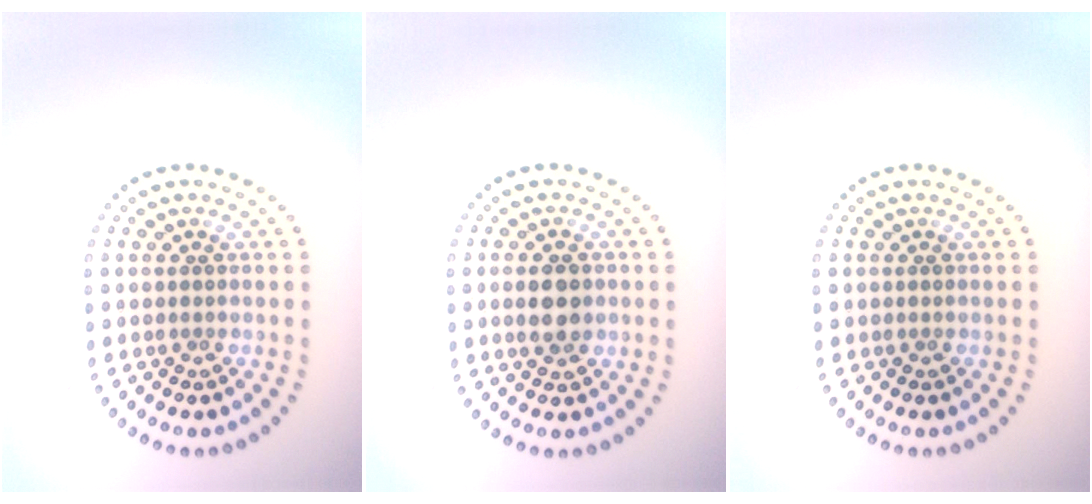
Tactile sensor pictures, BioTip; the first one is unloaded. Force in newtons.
{"total": 2.9, "press": 2.9, "slide": 0.0}
{"total": 0.0}